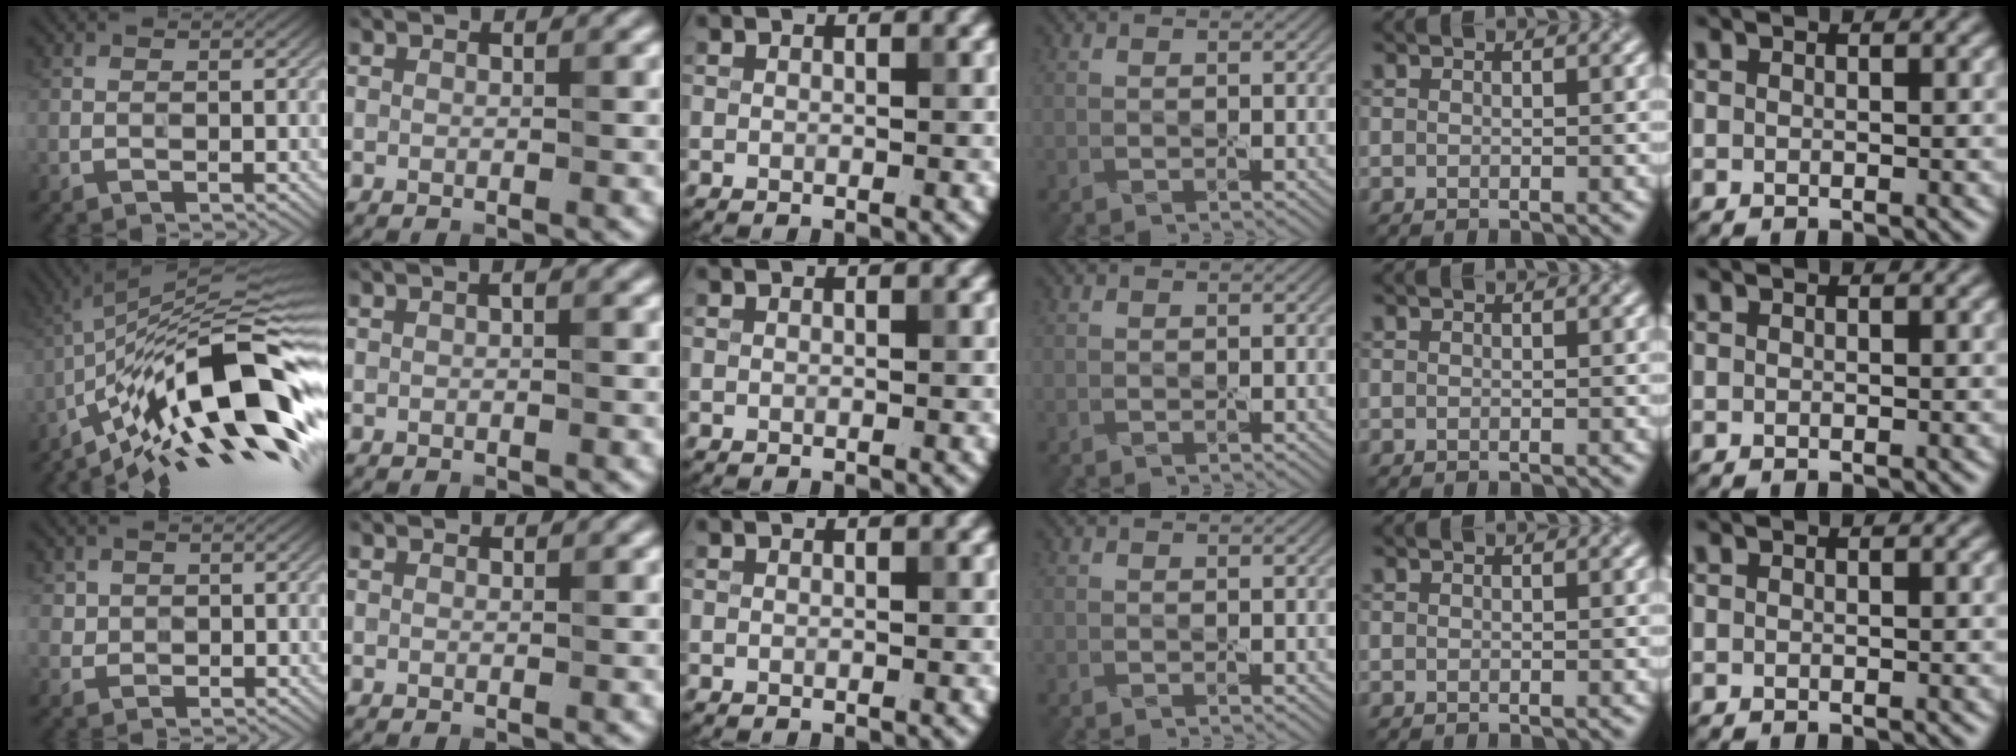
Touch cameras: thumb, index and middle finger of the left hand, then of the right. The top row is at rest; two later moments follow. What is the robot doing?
{"motion": "peel", "object": "aluminum foil"}